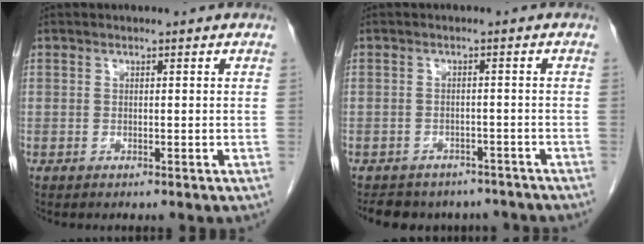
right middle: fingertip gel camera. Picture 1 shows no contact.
{"total": 10.1, "force": [-8.7, 4.7, 2.0], "torque": [-0.032, 0.008, -0.100]}